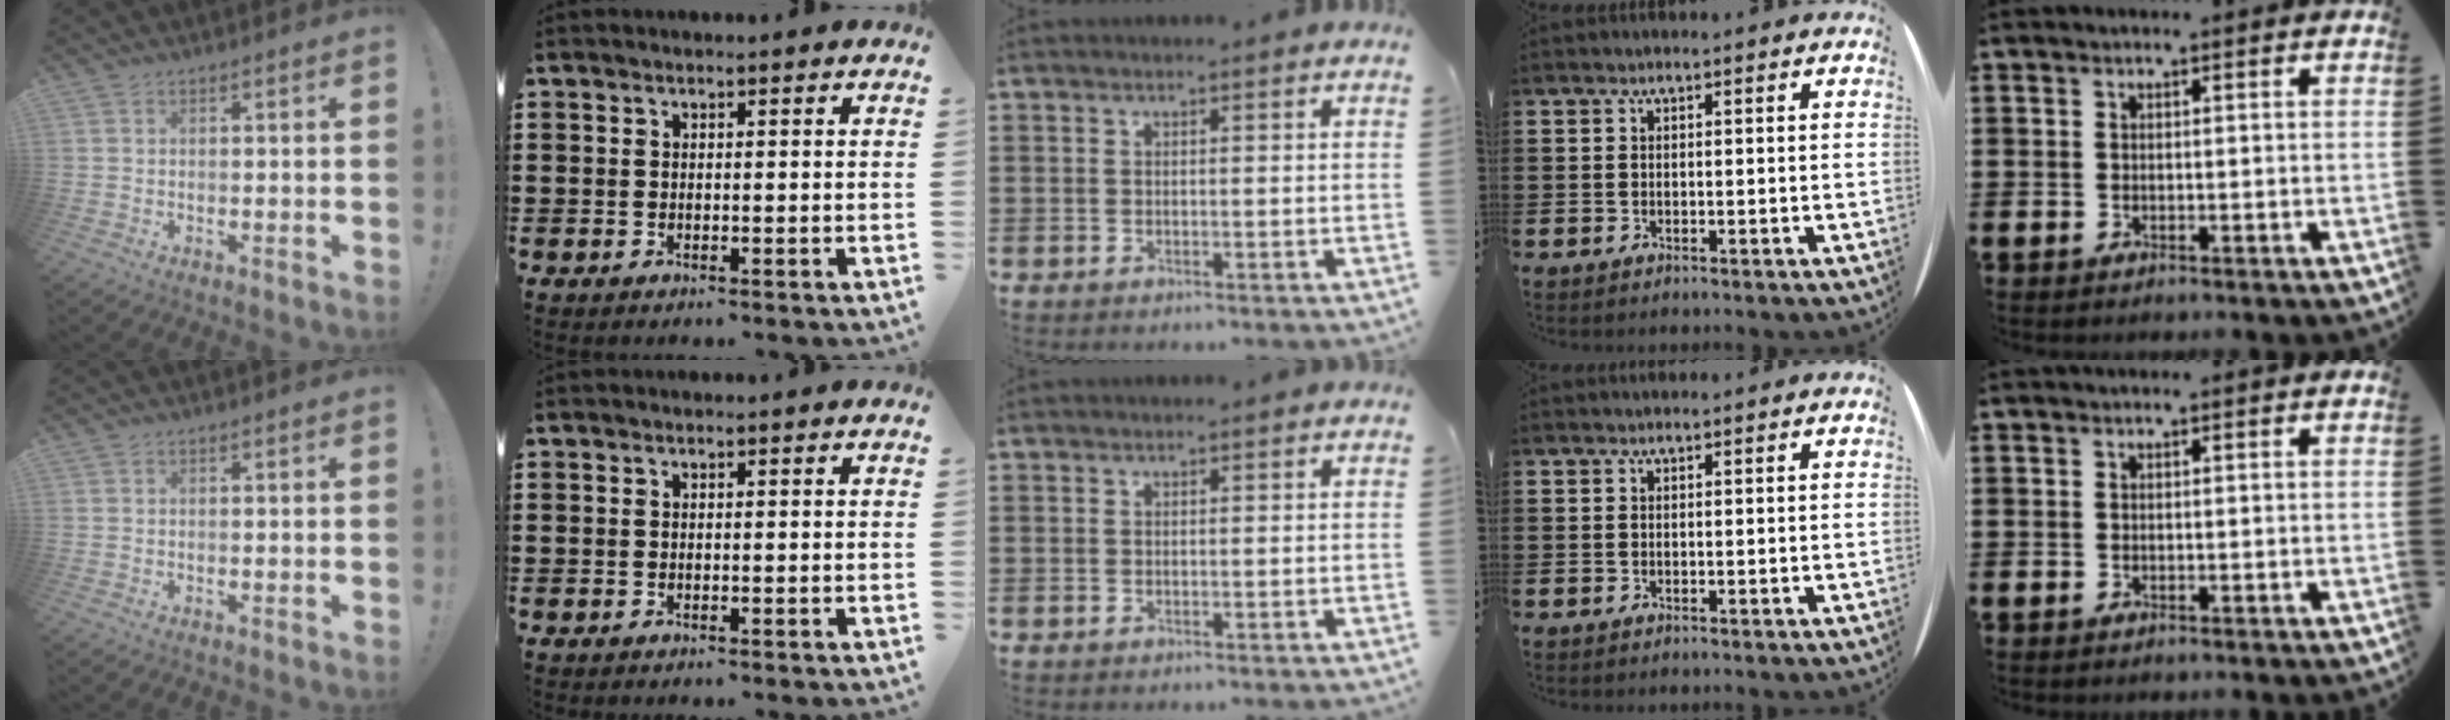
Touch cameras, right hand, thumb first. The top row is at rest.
{}